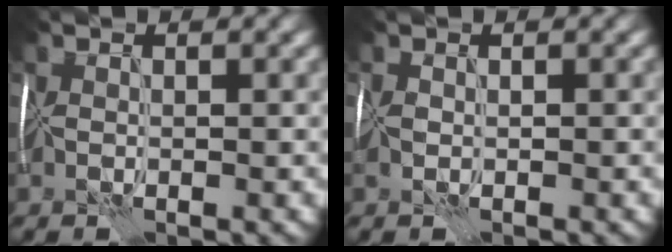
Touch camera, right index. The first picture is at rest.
{"total": 1.2, "force": [-0.3, 0.8, 0.8], "torque": [-0.018, -0.002, -0.007]}